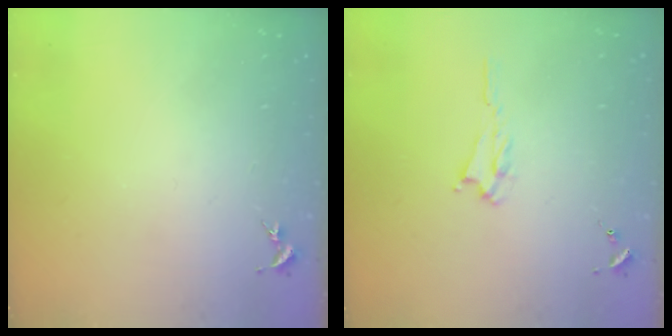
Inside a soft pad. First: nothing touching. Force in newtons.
{"total": 1.6, "press": 1.5, "slide": 0.4}